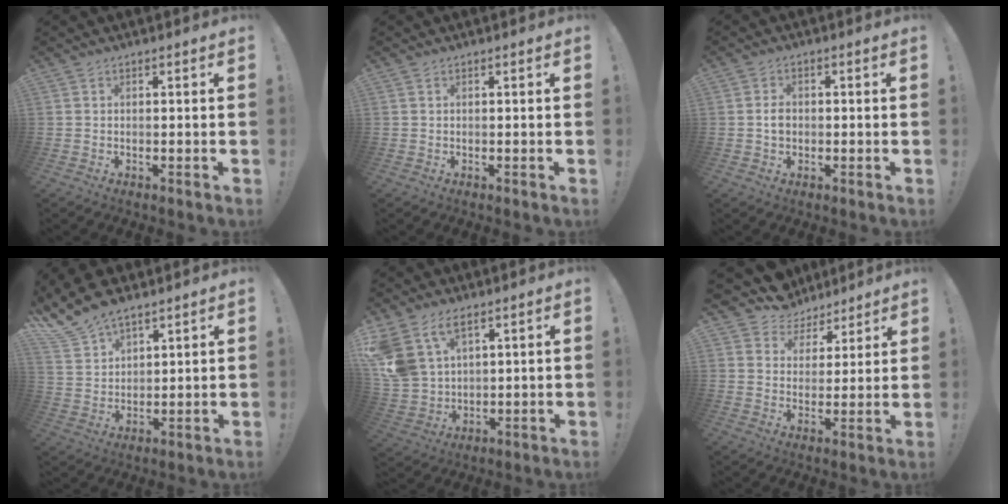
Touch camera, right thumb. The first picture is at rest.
{"total": 0.0}
{"total": 3.2, "force": [-0.2, 2.4, 2.0], "torque": [-0.020, 0.002, -0.006]}
{"total": 11.4, "force": [9.2, 5.3, 3.9], "torque": [-0.095, -0.055, 0.182]}
{"total": 11.4, "force": [6.7, 7.0, 6.0], "torque": [-0.136, -0.033, 0.136]}
{"total": 7.9, "force": [6.2, 5.0, 0.4], "torque": [-0.010, -0.054, 0.120]}